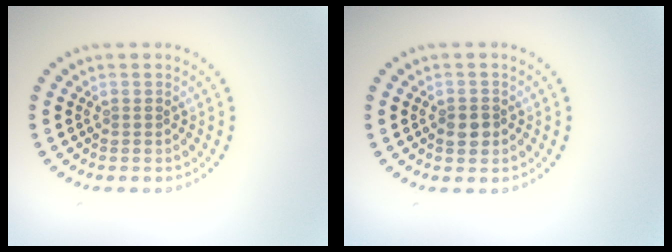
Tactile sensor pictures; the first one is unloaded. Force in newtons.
{"total": 1.5, "press": 1.5, "slide": 0.3}